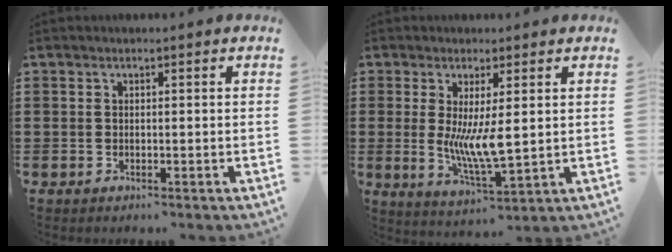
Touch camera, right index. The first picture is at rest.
{"total": 7.2, "force": [0.3, 2.0, 6.9], "torque": [-0.127, -0.016, 0.000]}